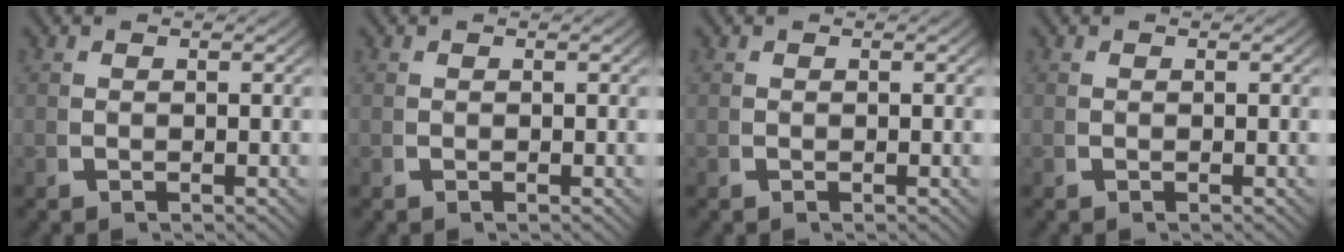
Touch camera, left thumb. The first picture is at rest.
{"total": 0.0}
{"total": 0.0}
{"total": 0.0}